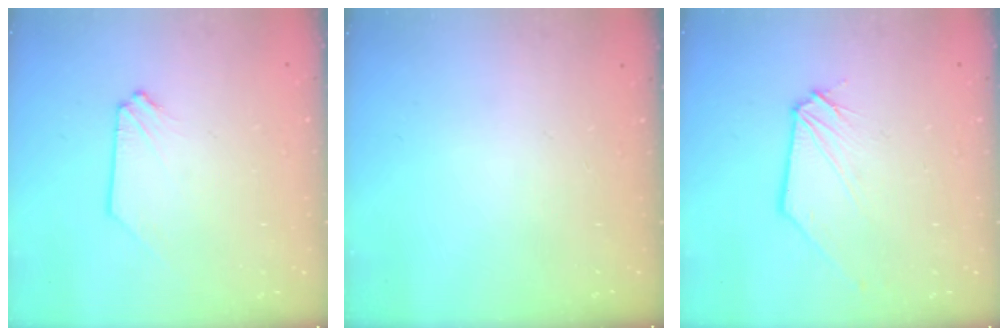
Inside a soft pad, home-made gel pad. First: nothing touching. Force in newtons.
{"total": 0.0}
{"total": 0.7, "press": 0.7, "slide": 0.1}